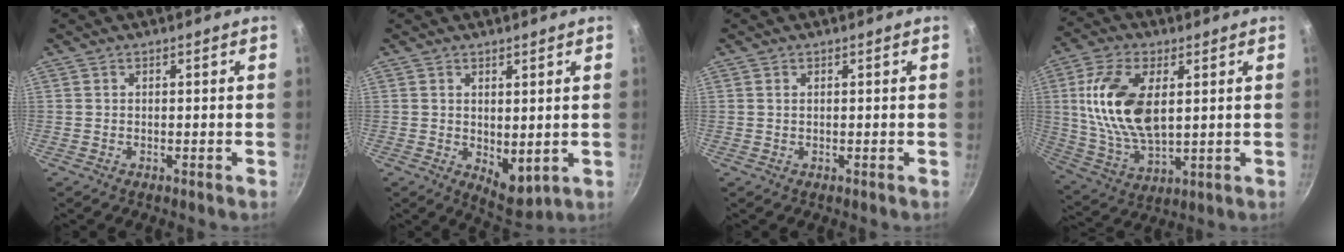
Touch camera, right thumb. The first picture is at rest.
{"total": 5.9, "force": [0.9, 3.5, 4.6], "torque": [-0.048, -0.023, 0.025]}
{"total": 0.5, "force": [0.2, 0.3, 0.4], "torque": [-0.008, 0.001, 0.004]}
{"total": 16.3, "force": [3.3, 8.7, 13.3], "torque": [-0.249, -0.009, 0.070]}